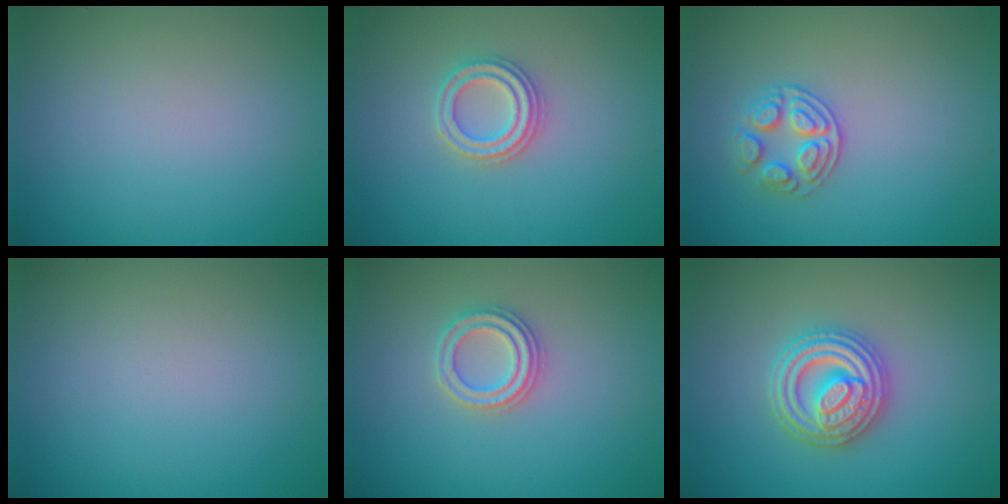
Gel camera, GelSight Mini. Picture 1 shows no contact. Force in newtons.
{"total": 2.5, "press": 2.4, "slide": 0.7}
{"total": 2.6, "press": 2.5, "slide": 0.8}
{"total": 0.0}
{"total": 2.4, "press": 2.3, "slide": 0.4}
{"total": 4.9, "press": 4.8, "slide": 0.7}